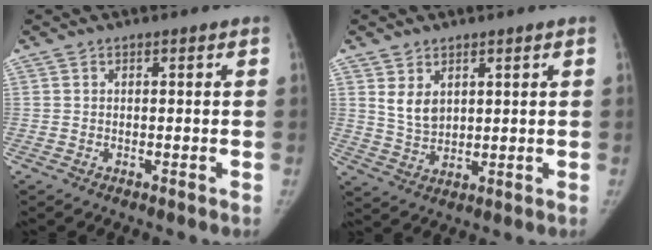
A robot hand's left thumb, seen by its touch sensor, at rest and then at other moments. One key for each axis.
{"total": 5.0, "fx": 2.2, "fy": 3.4, "fz": 2.9, "tx": -0.037, "ty": -0.018, "tz": 0.052}